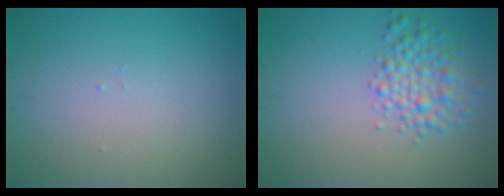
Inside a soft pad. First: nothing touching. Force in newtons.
{"total": 3.2, "press": 3.2, "slide": 0.0}